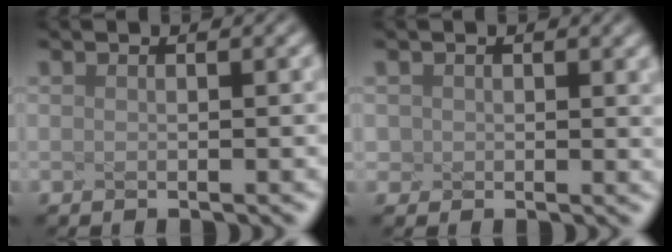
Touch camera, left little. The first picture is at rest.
{"total": 1.0, "force": [0.4, -0.5, -0.8], "torque": [-0.021, -0.008, 0.050]}